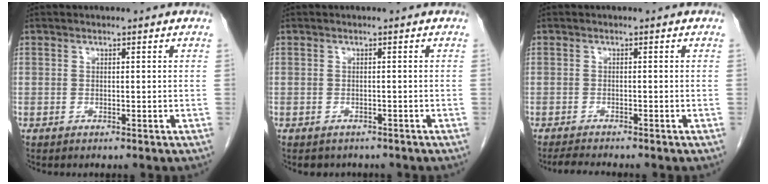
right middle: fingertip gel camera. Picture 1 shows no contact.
{"total": 2.9, "force": [-2.4, 1.5, 0.3], "torque": [-0.009, 0.002, -0.030]}
{"total": 3.1, "force": [-2.9, -0.1, 1.2], "torque": [-0.025, -0.014, -0.046]}